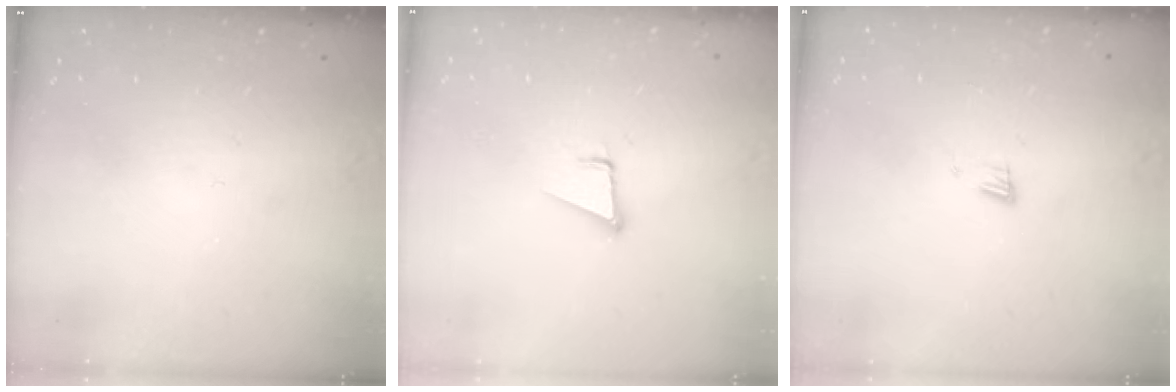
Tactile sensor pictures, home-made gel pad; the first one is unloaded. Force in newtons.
{"total": 3.4, "press": 2.4, "slide": 2.4}
{"total": 4.9, "press": 4.9, "slide": 0.5}